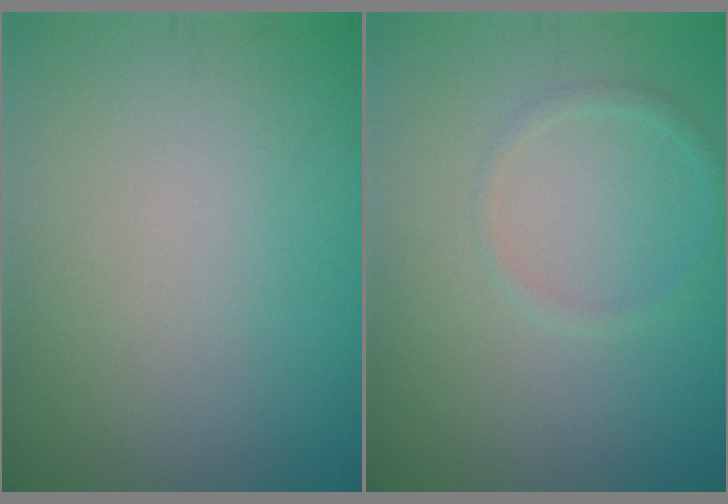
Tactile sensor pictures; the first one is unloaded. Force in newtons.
{"total": 1.0, "press": 1.0, "slide": 0.1}